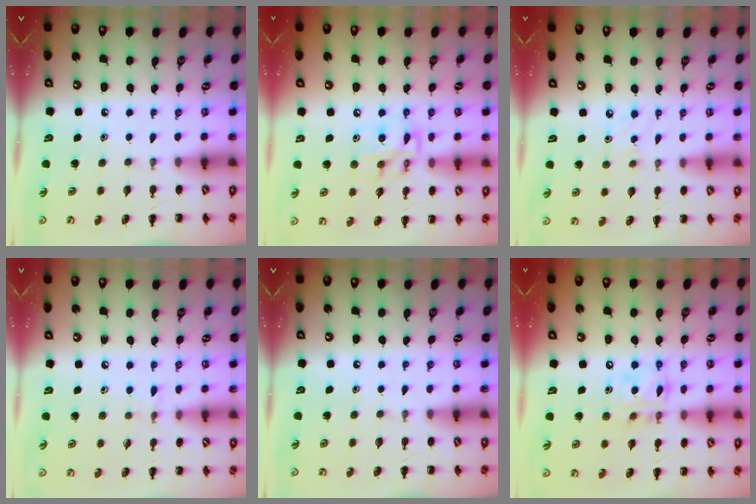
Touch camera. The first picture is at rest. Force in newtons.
{"total": 10.0, "press": 9.9, "slide": 1.1}
{"total": 2.7, "press": 2.5, "slide": 0.9}
{"total": 5.7, "press": 5.2, "slide": 2.3}
{"total": 0.0}
{"total": 13.0, "press": 12.7, "slide": 3.2}